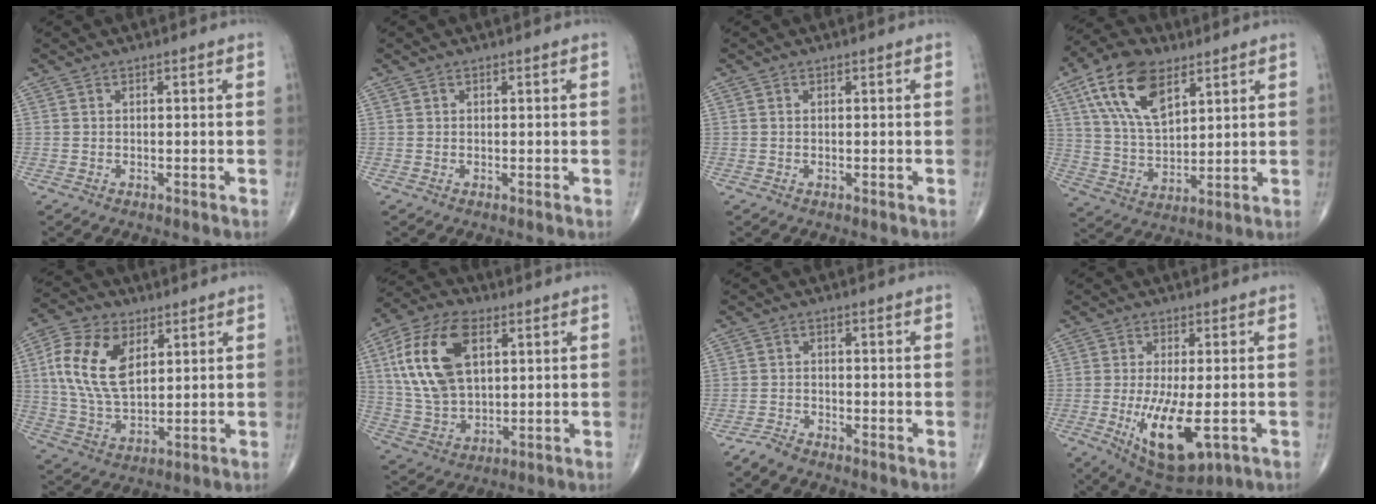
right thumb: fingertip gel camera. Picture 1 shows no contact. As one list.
[{"total": 0.0}, {"total": 0.7, "force": [0.2, 0.4, 0.5], "torque": [-0.013, 0.004, 0.005]}, {"total": 15.4, "force": [7.5, 8.0, 10.9], "torque": [-0.187, -0.021, 0.142]}, {"total": 15.0, "force": [4.6, 8.8, 11.2], "torque": [-0.213, -0.012, 0.089]}, {"total": 18.1, "force": [5.5, 10.3, 13.8], "torque": [-0.259, -0.005, 0.106]}, {"total": 2.2, "force": [-2.1, 0.5, 0.7], "torque": [-0.017, -0.003, -0.046]}, {"total": 11.9, "force": [-3.0, 4.4, 10.7], "torque": [-0.189, -0.020, -0.035]}]